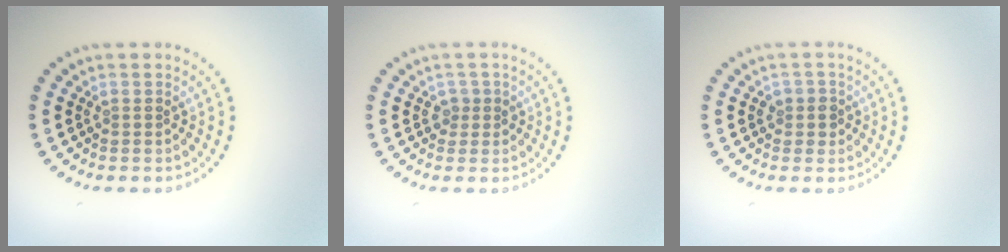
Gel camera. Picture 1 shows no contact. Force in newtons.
{"total": 1.3, "press": 1.0, "slide": 0.7}
{"total": 1.5, "press": 1.3, "slide": 0.6}